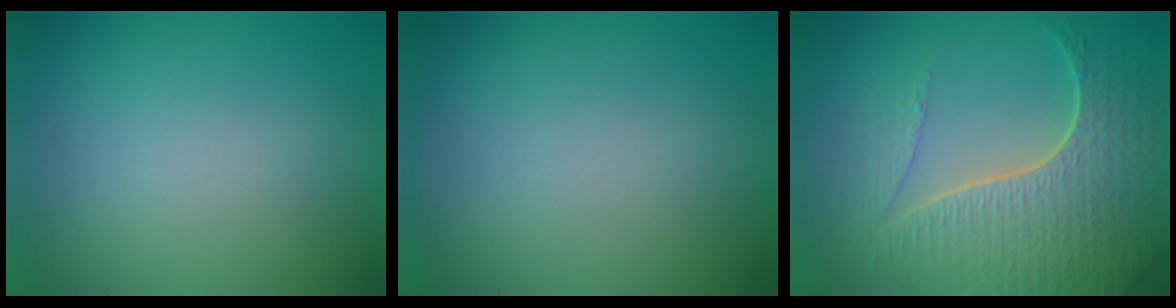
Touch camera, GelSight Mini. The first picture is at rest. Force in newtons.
{"total": 0.0}
{"total": 7.7, "press": 5.6, "slide": 5.2}